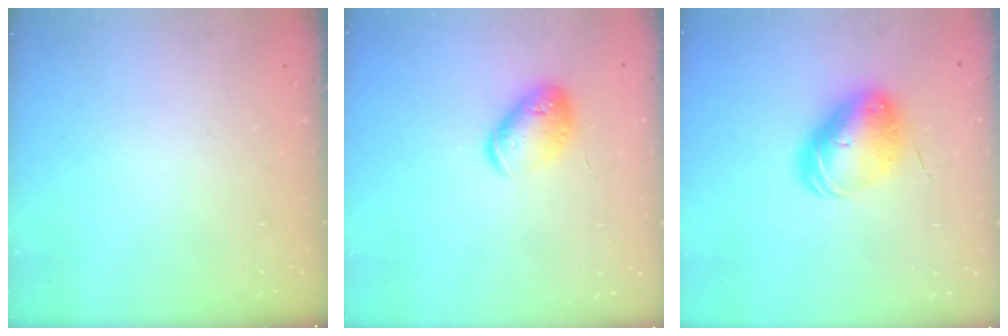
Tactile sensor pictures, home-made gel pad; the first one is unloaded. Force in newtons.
{"total": 12.4, "press": 12.3, "slide": 1.1}
{"total": 10.3, "press": 10.1, "slide": 2.0}